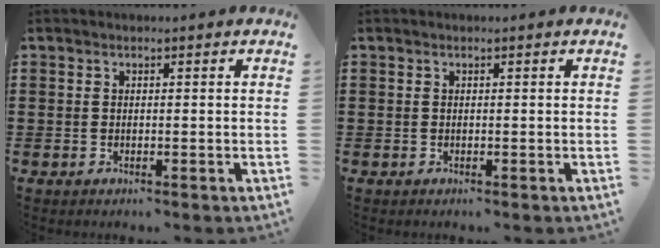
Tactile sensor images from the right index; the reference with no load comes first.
{"total": 0.0}